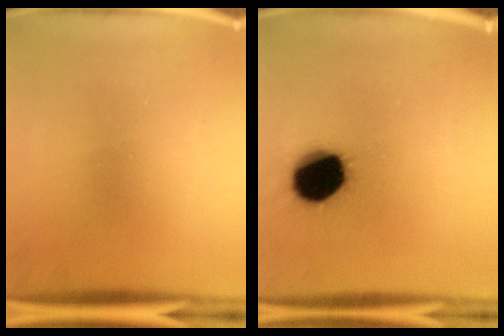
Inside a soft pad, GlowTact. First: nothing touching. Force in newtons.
{"total": 17.4}